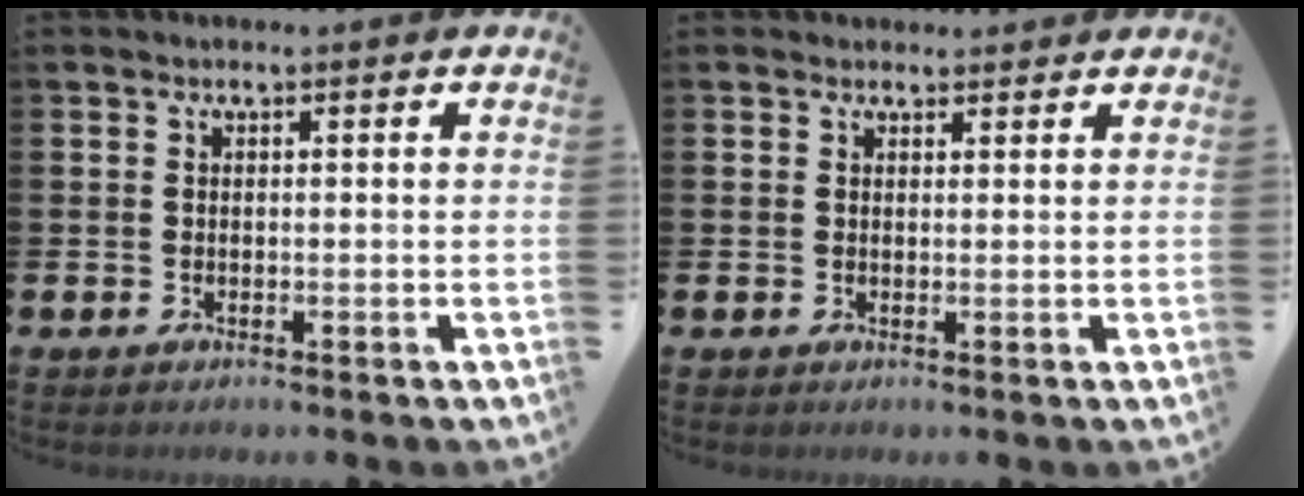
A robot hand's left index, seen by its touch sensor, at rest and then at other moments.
{"total": 1.5, "force": [1.3, 0.6, -0.1], "torque": [0.012, -0.001, 0.022]}